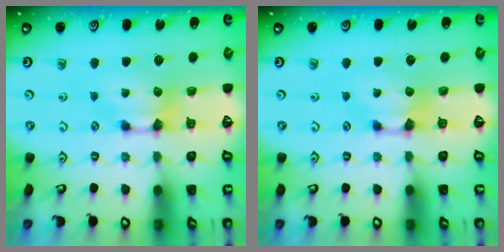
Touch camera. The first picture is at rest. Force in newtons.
{"total": 0.0}